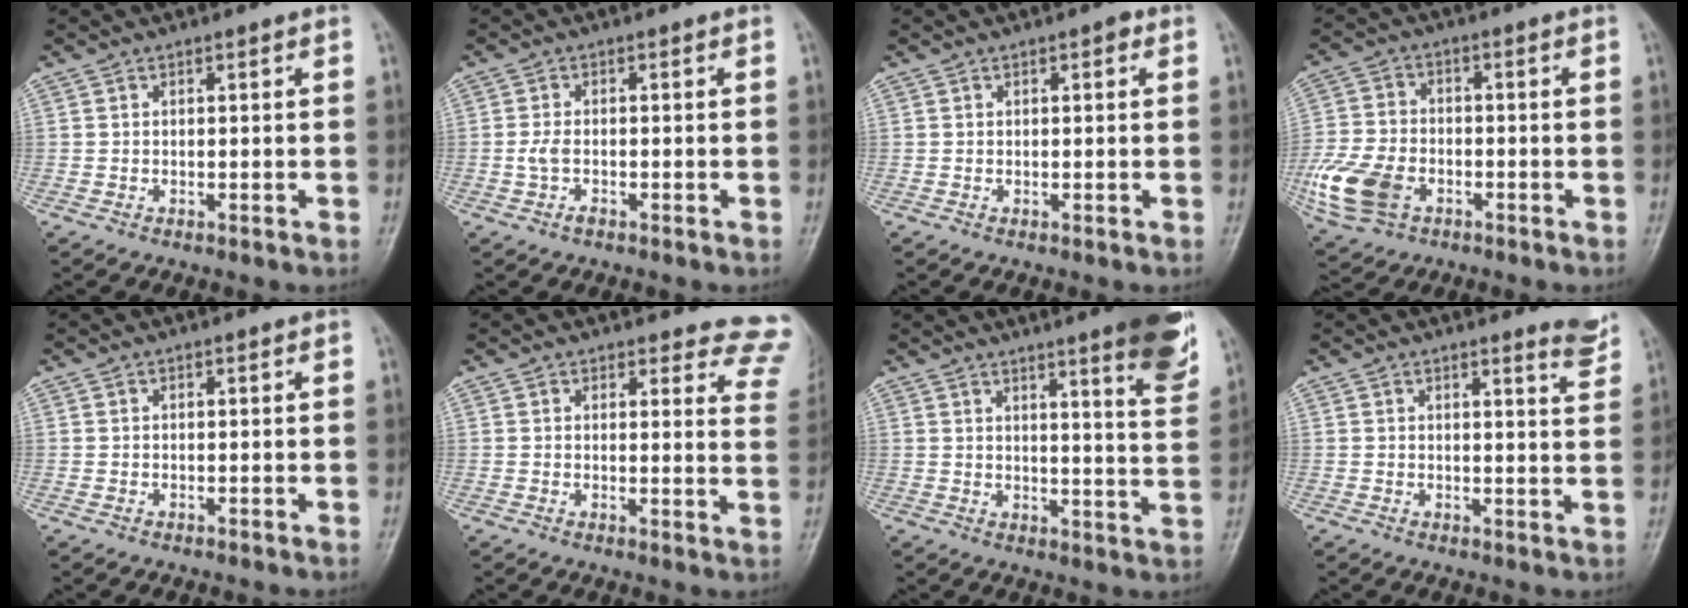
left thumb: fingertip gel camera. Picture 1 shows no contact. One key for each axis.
{"total": 2.2, "fx": -0.8, "fy": 1.2, "fz": 1.7, "tx": -0.042, "ty": 0.007, "tz": -0.018}
{"total": 0.9, "fx": 0.4, "fy": 0.5, "fz": 0.7, "tx": -0.003, "ty": 0.001, "tz": 0.001}
{"total": 12.3, "fx": -4.4, "fy": 8.5, "fz": 7.8, "tx": -0.166, "ty": 0.006, "tz": -0.084}
{"total": 0.0}
{"total": 11.1, "fx": 10.6, "fy": 3.1, "fz": 0.6, "tx": 0.054, "ty": -0.089, "tz": 0.077}
{"total": 12.9, "fx": 8.2, "fy": 1.6, "fz": 9.8, "tx": -0.109, "ty": -0.046, "tz": 0.099}
{"total": 3.5, "fx": 3.3, "fy": 0.1, "fz": 1.2, "tx": -0.014, "ty": -0.038, "tz": 0.028}